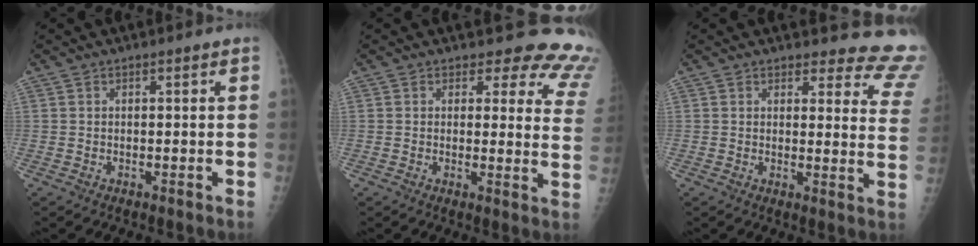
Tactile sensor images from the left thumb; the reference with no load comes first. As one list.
[{"total": 13.7, "force": [12.6, 4.8, 2.6], "torque": [0.029, -0.104, 0.098]}, {"total": 13.8, "force": [13.4, 3.1, 1.4], "torque": [0.042, -0.130, 0.111]}]